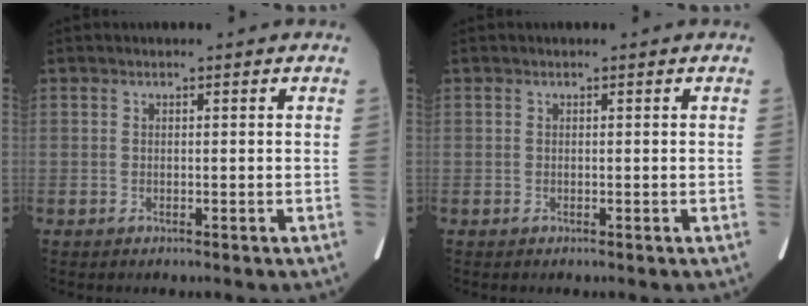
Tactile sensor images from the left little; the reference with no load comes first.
{"total": 0.0}